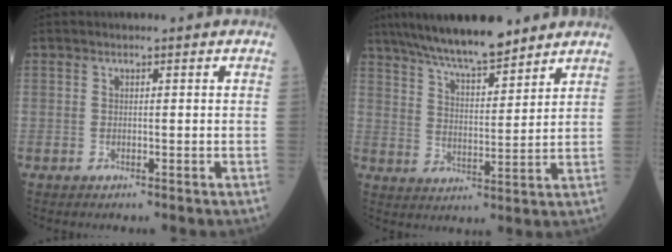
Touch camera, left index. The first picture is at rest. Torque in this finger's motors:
{"motor_torque": [0.44, -0.35, 0.36, 0.12]}